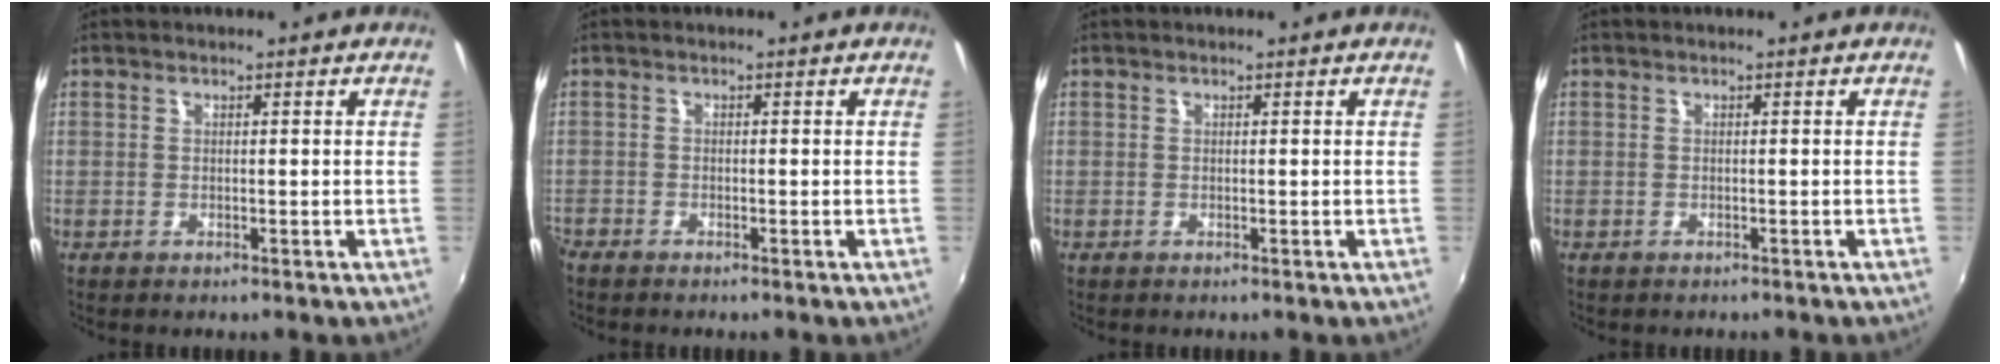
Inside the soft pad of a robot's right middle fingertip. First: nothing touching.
{"total": 1.7, "force": [-1.6, 0.6, 0.2], "torque": [-0.010, -0.008, -0.034]}
{"total": 0.0}
{"total": 0.6, "force": [-0.5, 0.3, 0.1], "torque": [-0.004, -0.001, -0.005]}